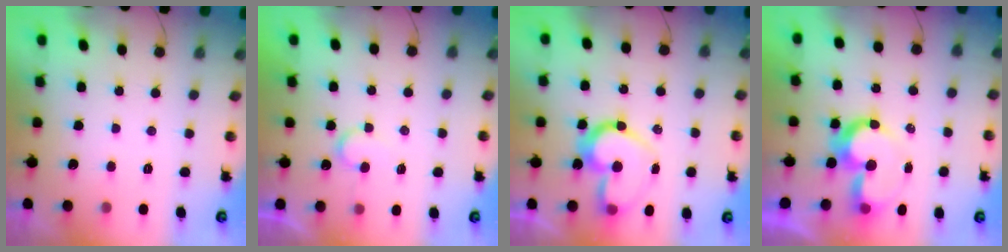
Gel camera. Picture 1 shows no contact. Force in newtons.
{"total": 6.3, "press": 6.3, "slide": 0.4}
{"total": 15.7, "press": 15.6, "slide": 0.9}
{"total": 9.7, "press": 9.6, "slide": 1.5}